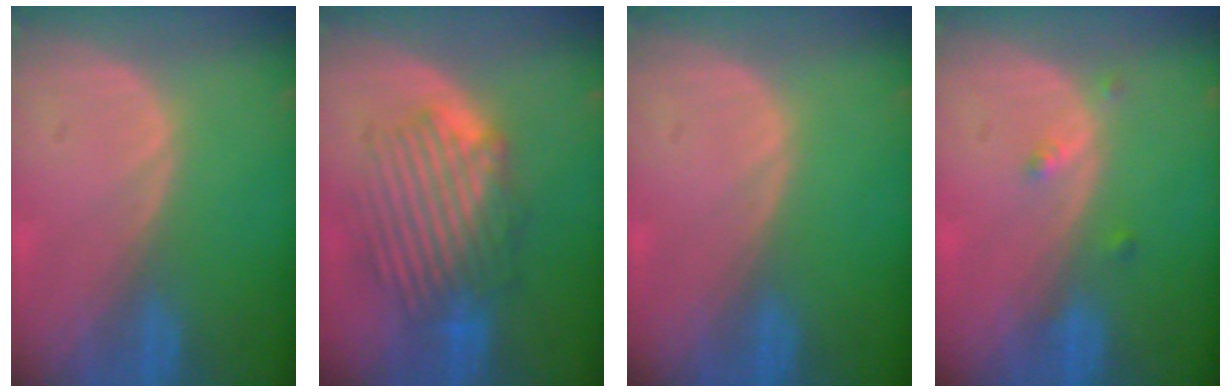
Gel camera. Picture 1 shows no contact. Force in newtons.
{"total": 8.8, "press": 8.4, "slide": 2.7}
{"total": 0.0}
{"total": 1.9, "press": 1.5, "slide": 1.0}